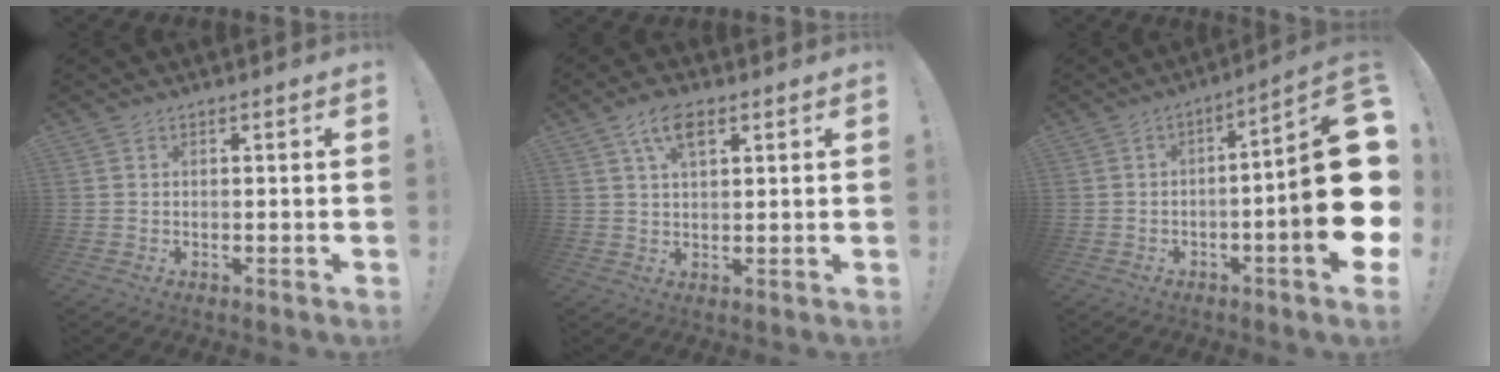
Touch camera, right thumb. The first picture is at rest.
{"total": 7.0, "force": [3.4, 3.3, 5.2], "torque": [-0.085, -0.002, 0.058]}
{"total": 20.3, "force": [-1.6, 3.7, 19.9], "torque": [-0.272, -0.003, -0.023]}